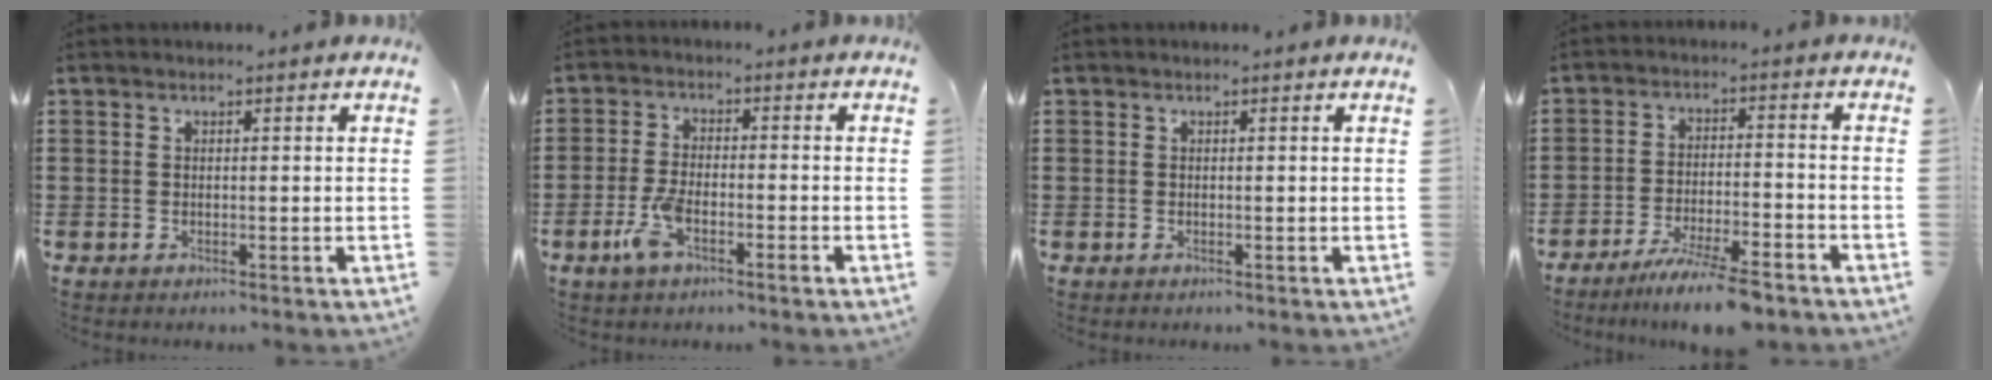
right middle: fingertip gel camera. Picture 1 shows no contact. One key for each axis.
{"total": 5.6, "fx": -2.6, "fy": 1.7, "fz": 4.7, "tx": -0.110, "ty": -0.009, "tz": -0.052}
{"total": 0.0}
{"total": 7.5, "fx": -6.1, "fy": 0.3, "fz": 4.3, "tx": -0.084, "ty": -0.013, "tz": -0.112}